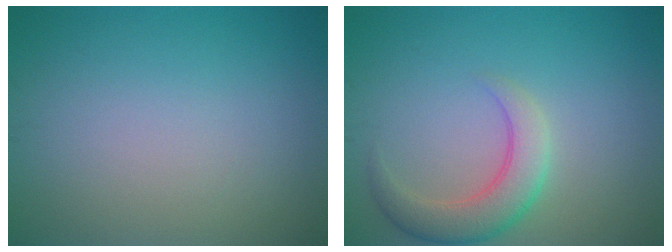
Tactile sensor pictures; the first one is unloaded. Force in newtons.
{"total": 4.0, "press": 3.9, "slide": 0.3}